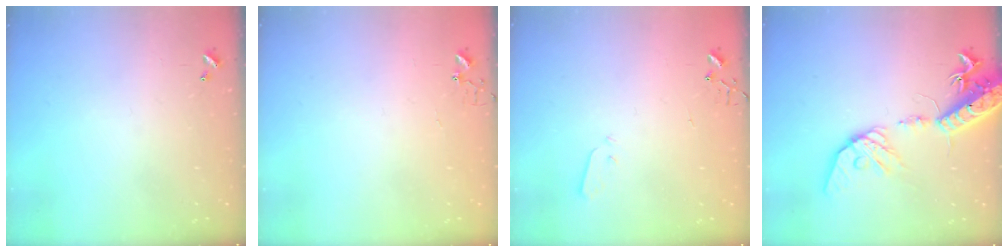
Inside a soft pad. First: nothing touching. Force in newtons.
{"total": 3.9, "press": 3.9, "slide": 0.3}
{"total": 2.8, "press": 2.7, "slide": 0.4}
{"total": 18.0, "press": 17.7, "slide": 3.3}